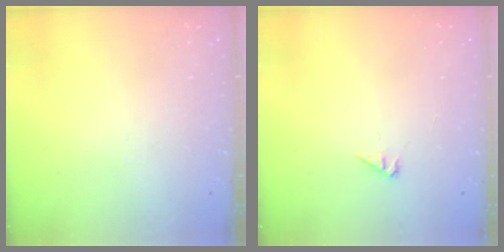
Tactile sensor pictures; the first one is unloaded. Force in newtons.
{"total": 1.9, "press": 1.9, "slide": 0.3}